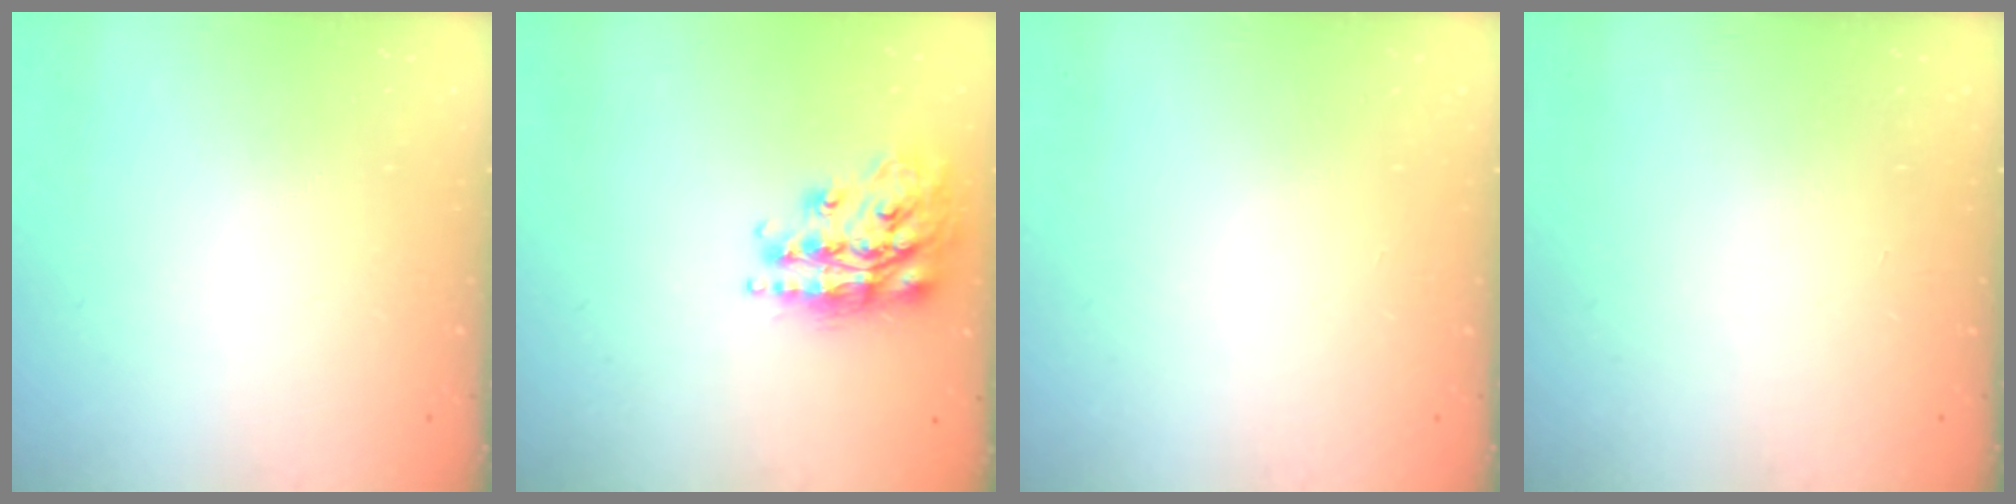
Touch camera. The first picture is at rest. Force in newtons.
{"total": 18.0, "press": 17.9, "slide": 1.6}
{"total": 0.0}
{"total": 0.0}